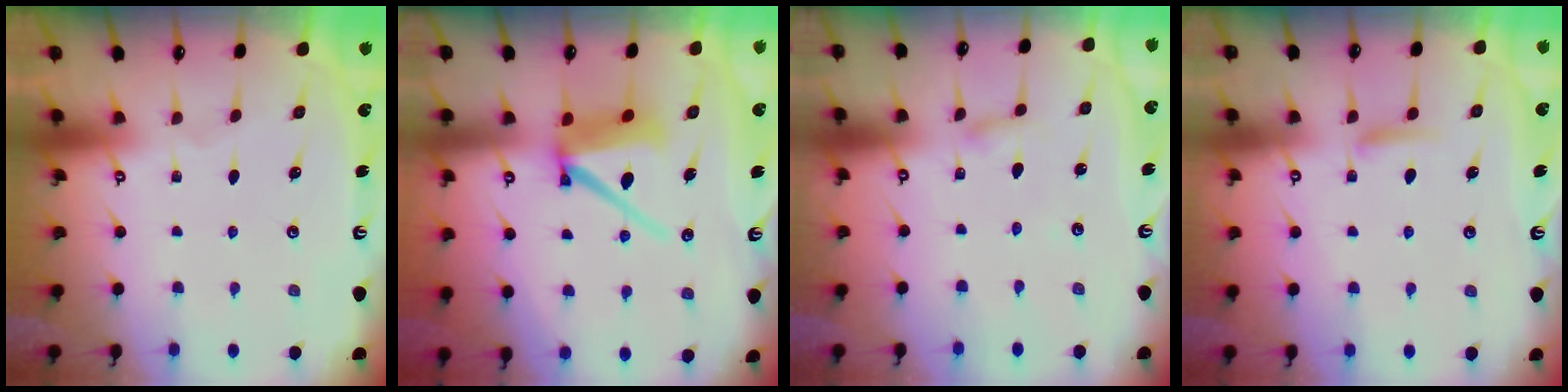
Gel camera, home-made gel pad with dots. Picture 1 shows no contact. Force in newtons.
{"total": 10.1, "press": 10.0, "slide": 1.5}
{"total": 2.0, "press": 2.0, "slide": 0.2}
{"total": 5.4, "press": 5.4, "slide": 0.6}